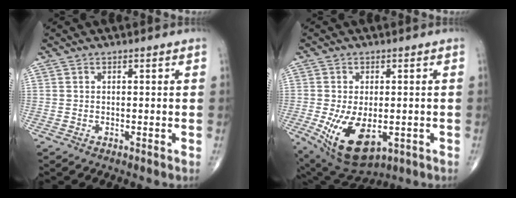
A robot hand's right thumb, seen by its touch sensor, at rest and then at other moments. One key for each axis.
{"total": 12.5, "fx": -3.2, "fy": 6.9, "fz": 9.9, "tx": -0.169, "ty": -0.011, "tz": -0.031}